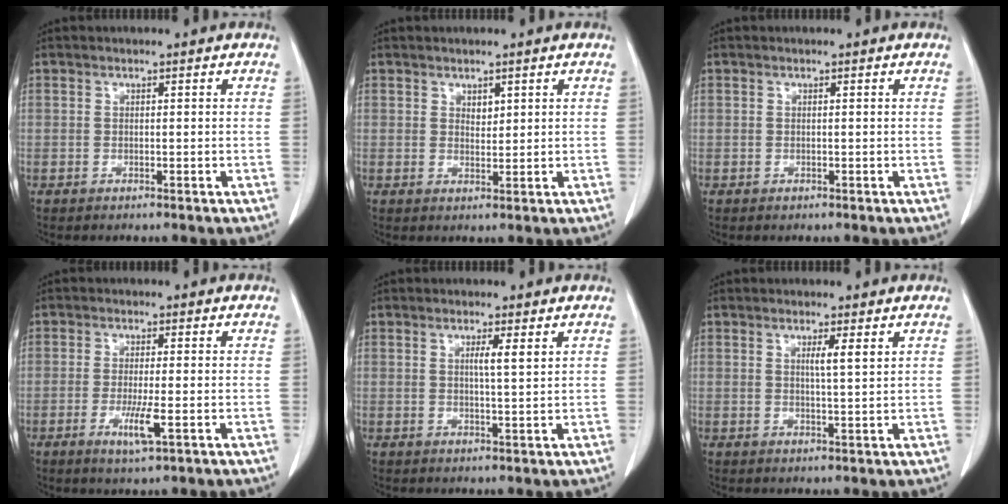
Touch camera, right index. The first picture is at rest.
{"total": 1.4, "force": [0.9, 0.8, 0.8], "torque": [-0.011, -0.004, 0.018]}
{"total": 0.0}
{"total": 4.2, "force": [-1.4, 0.2, 4.0], "torque": [-0.074, -0.009, -0.020]}
{"total": 2.4, "force": [1.0, -0.2, 2.2], "torque": [-0.043, -0.001, 0.018]}
{"total": 2.4, "force": [1.1, -0.2, 2.1], "torque": [-0.041, -0.002, 0.019]}